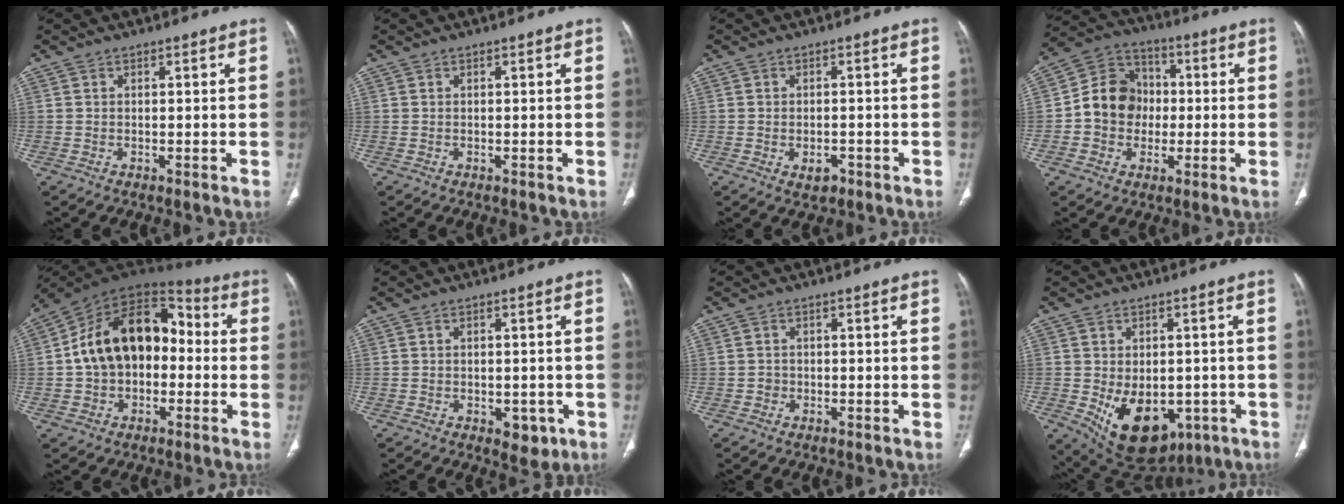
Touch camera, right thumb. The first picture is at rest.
{"total": 0.0}
{"total": 2.9, "force": [-1.2, 1.8, 1.9], "torque": [-0.021, 0.007, -0.010]}
{"total": 11.8, "force": [-0.7, 10.5, 5.5], "torque": [-0.062, 0.031, -0.024]}
{"total": 18.6, "force": [-0.3, 12.7, 13.6], "torque": [-0.192, 0.052, -0.016]}
{"total": 4.3, "force": [-1.6, 2.7, 2.9], "torque": [-0.016, 0.003, -0.013]}
{"total": 0.9, "force": [-0.3, 0.8, 0.1], "torque": [0.005, 0.005, -0.007]}
{"total": 15.0, "force": [-4.5, 9.8, 10.4], "torque": [-0.138, -0.004, -0.039]}